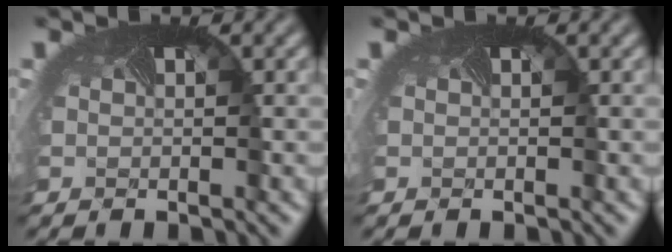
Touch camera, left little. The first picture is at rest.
{"total": 0.0}